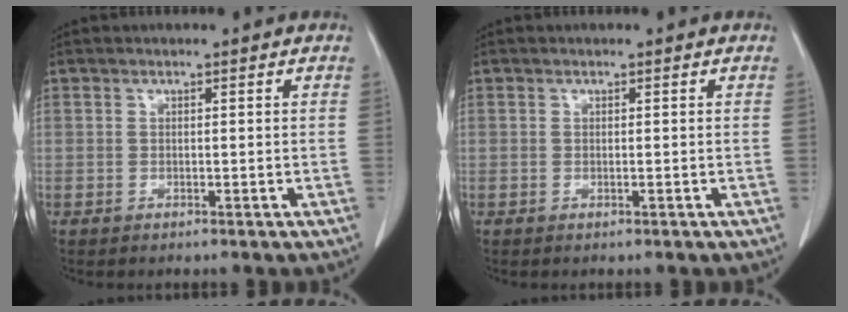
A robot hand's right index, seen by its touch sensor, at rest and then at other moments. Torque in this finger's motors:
{"motor_torque": [0.00, 0.00, 0.00, 0.00]}